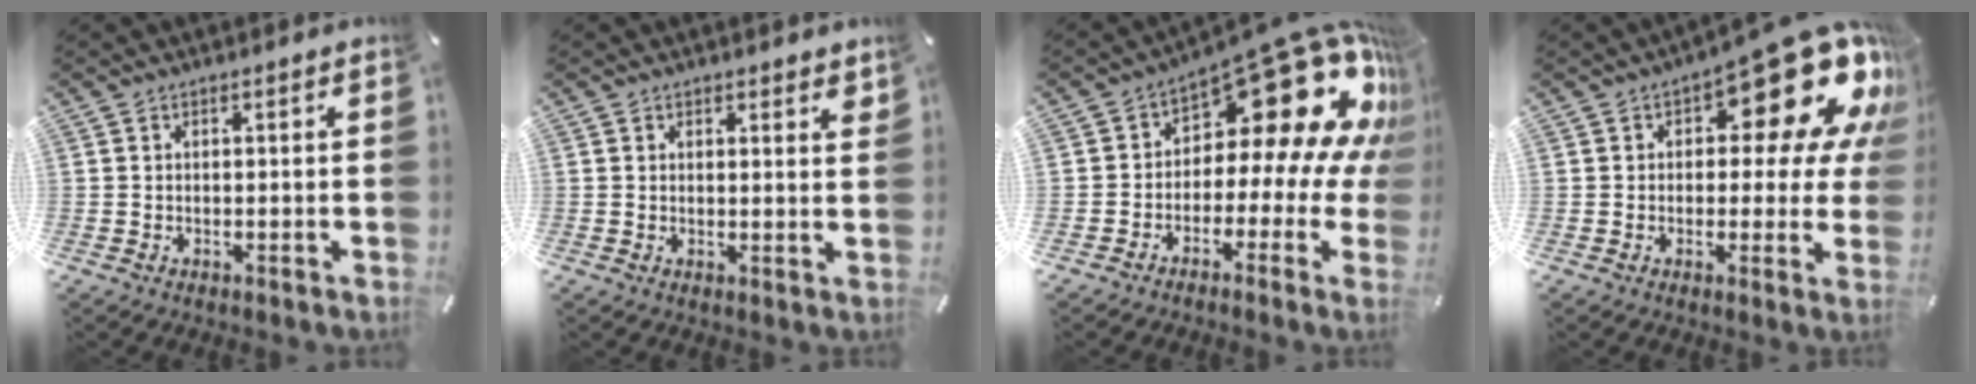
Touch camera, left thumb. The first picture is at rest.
{"total": 1.6, "force": [1.3, 0.8, 0.5], "torque": [0.003, -0.006, 0.022]}
{"total": 21.9, "force": [9.6, 10.1, 16.9], "torque": [-0.228, -0.078, 0.163]}
{"total": 20.3, "force": [10.0, 8.7, 15.4], "torque": [-0.196, -0.071, 0.162]}